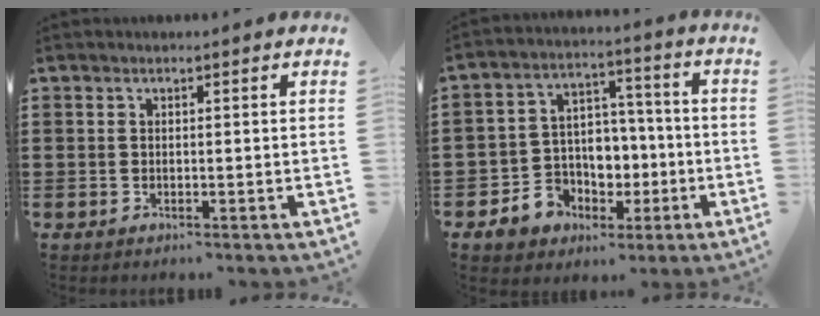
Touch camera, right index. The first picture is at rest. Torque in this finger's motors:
{"motor_torque": [0.21, 0.06, 0.21, 0.04]}